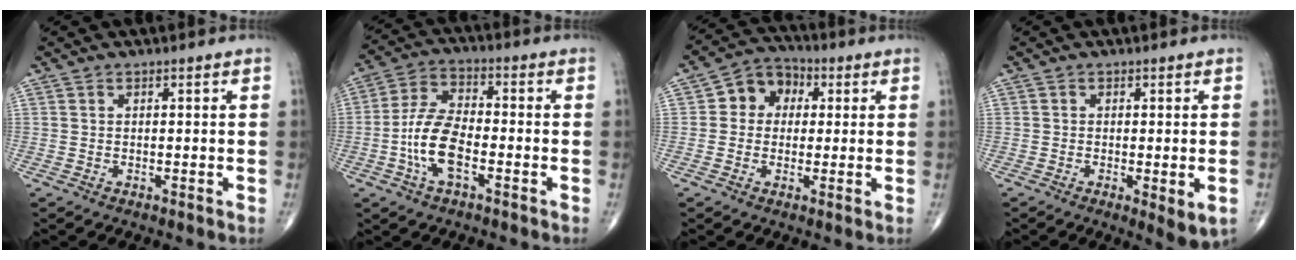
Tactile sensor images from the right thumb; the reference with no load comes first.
{"total": 10.4, "force": [-3.1, 4.8, 8.8], "torque": [-0.178, 0.026, -0.066]}
{"total": 7.7, "force": [1.4, 6.4, 4.1], "torque": [-0.034, 0.017, 0.010]}
{"total": 4.6, "force": [-1.3, 1.3, 4.2], "torque": [-0.064, -0.014, -0.020]}